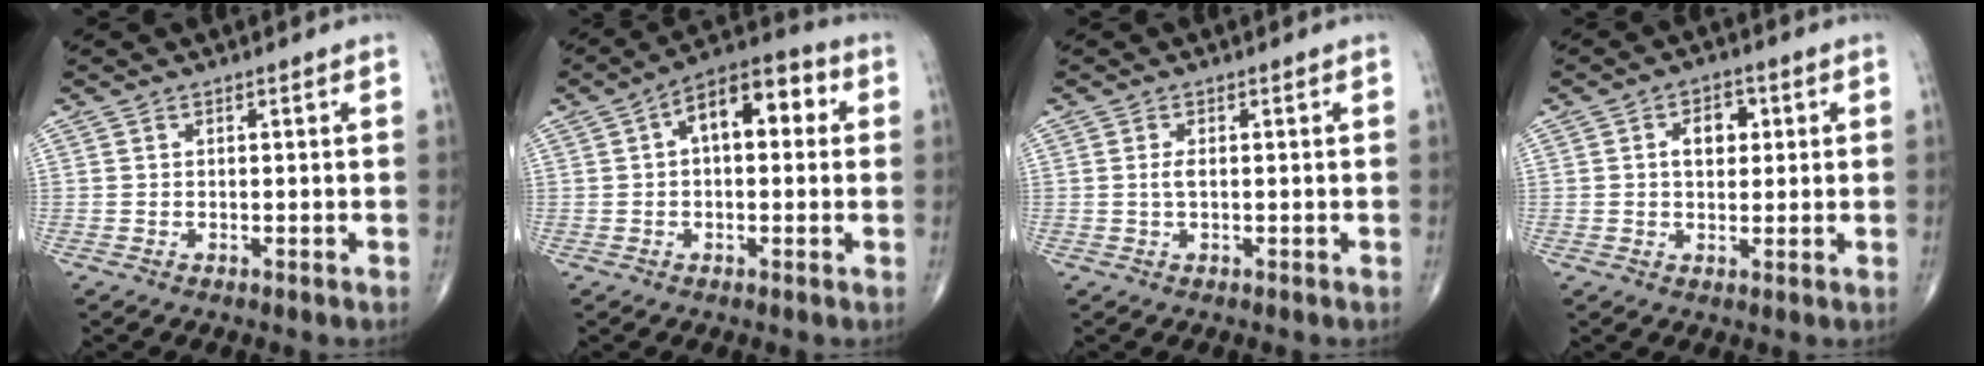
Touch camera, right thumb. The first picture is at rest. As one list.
[{"total": 11.0, "force": [2.2, 5.8, 9.1], "torque": [-0.115, 0.035, 0.023]}, {"total": 1.3, "force": [0.0, 0.5, 1.3], "torque": [-0.030, -0.002, 0.002]}, {"total": 5.3, "force": [1.1, 3.5, 3.8], "torque": [-0.043, 0.005, 0.013]}]